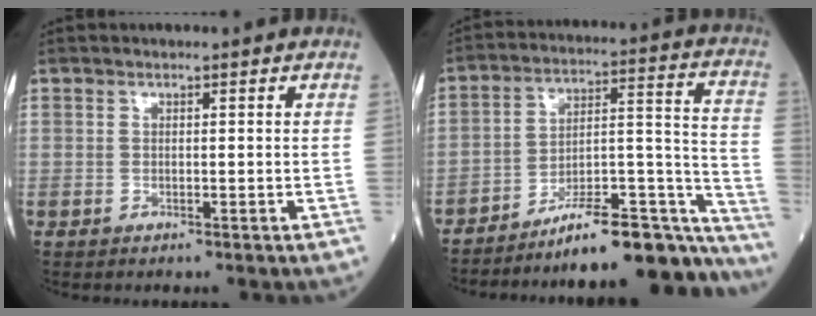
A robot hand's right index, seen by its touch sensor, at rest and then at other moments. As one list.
[{"total": 22.0, "force": [-19.9, 2.8, 9.1], "torque": [-0.064, 0.056, -0.288]}]